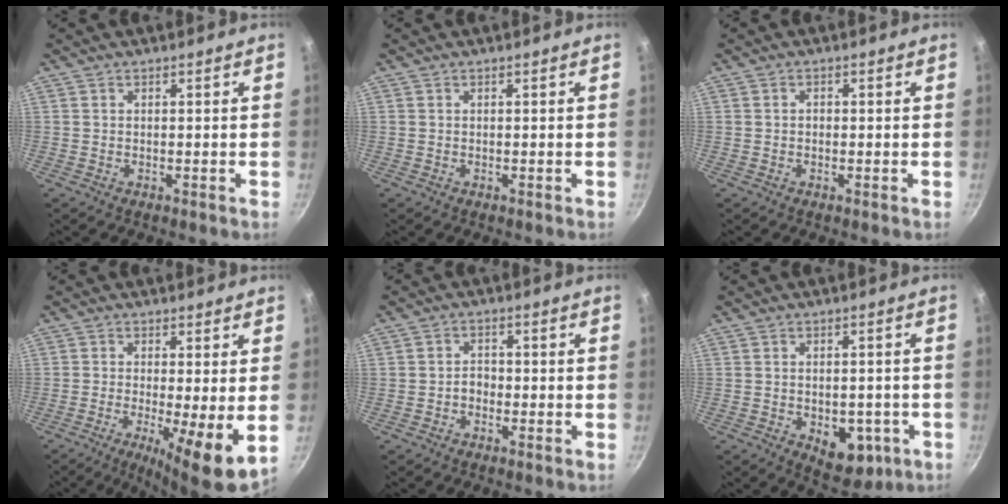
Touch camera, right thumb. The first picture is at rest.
{"total": 0.0}
{"total": 0.9, "force": [-0.1, 0.7, 0.5], "torque": [-0.008, 0.005, -0.002]}
{"total": 9.3, "force": [-1.6, 1.6, 9.0], "torque": [-0.147, -0.013, -0.023]}
{"total": 2.4, "force": [-1.0, 1.8, 1.2], "torque": [-0.004, 0.017, -0.020]}
{"total": 9.6, "force": [-3.2, 5.9, 6.9], "torque": [-0.051, 0.003, -0.030]}